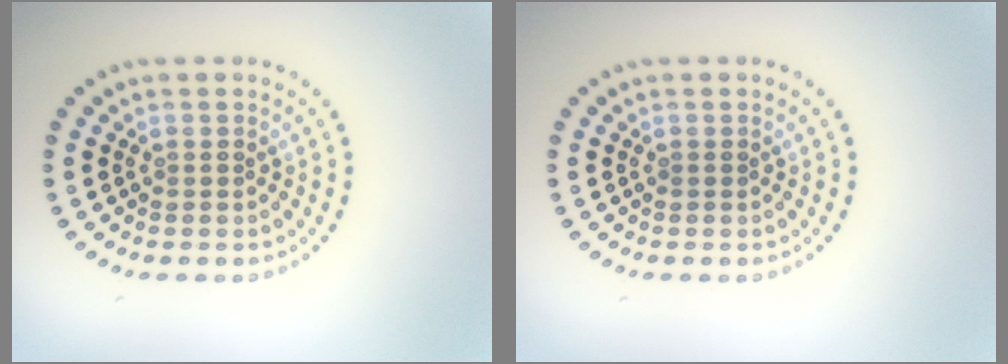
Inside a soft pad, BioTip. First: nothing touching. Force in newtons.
{"total": 0.0}